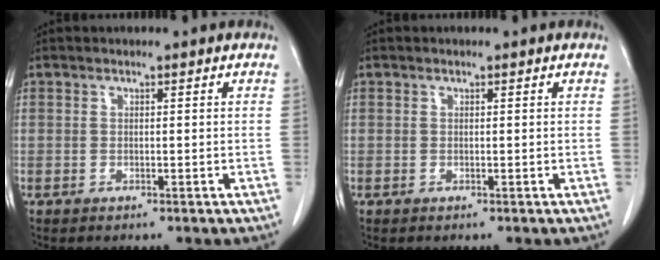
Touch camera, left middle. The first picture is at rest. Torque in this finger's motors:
{"motor_torque": [0.27, -0.15, -0.05, 0.00]}